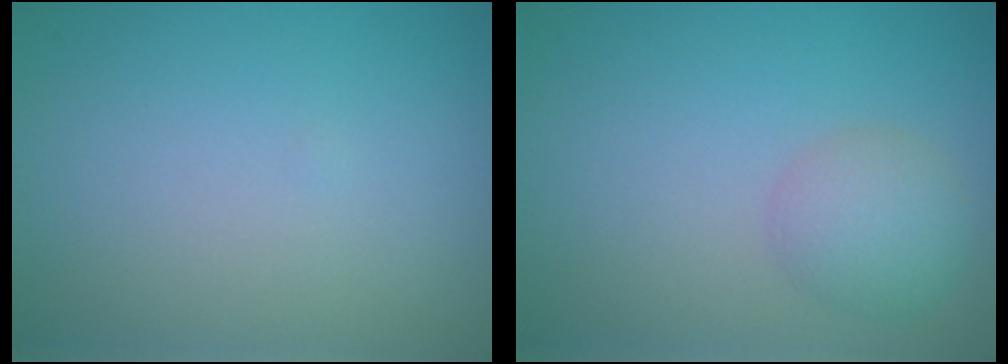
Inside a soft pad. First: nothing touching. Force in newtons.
{"total": 2.9, "press": 2.8, "slide": 0.3}